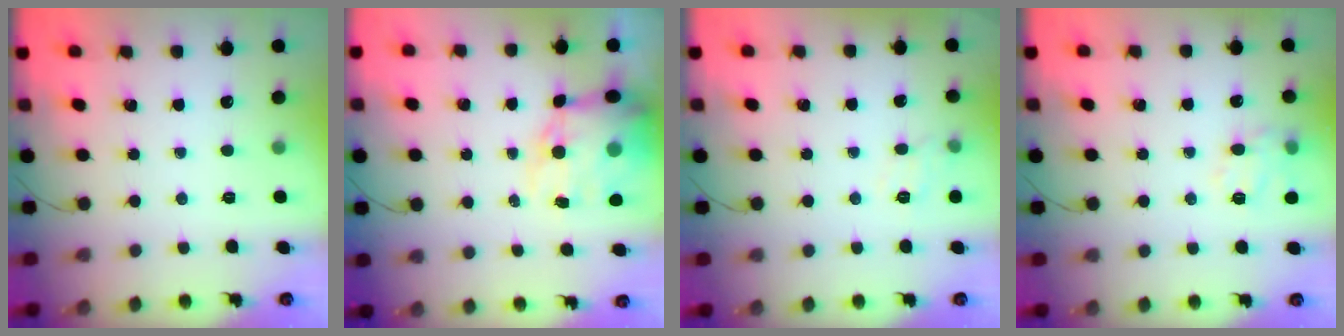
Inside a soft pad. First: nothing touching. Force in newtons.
{"total": 13.9, "press": 13.4, "slide": 3.7}
{"total": 8.5, "press": 8.4, "slide": 1.3}
{"total": 11.0, "press": 10.9, "slide": 1.4}